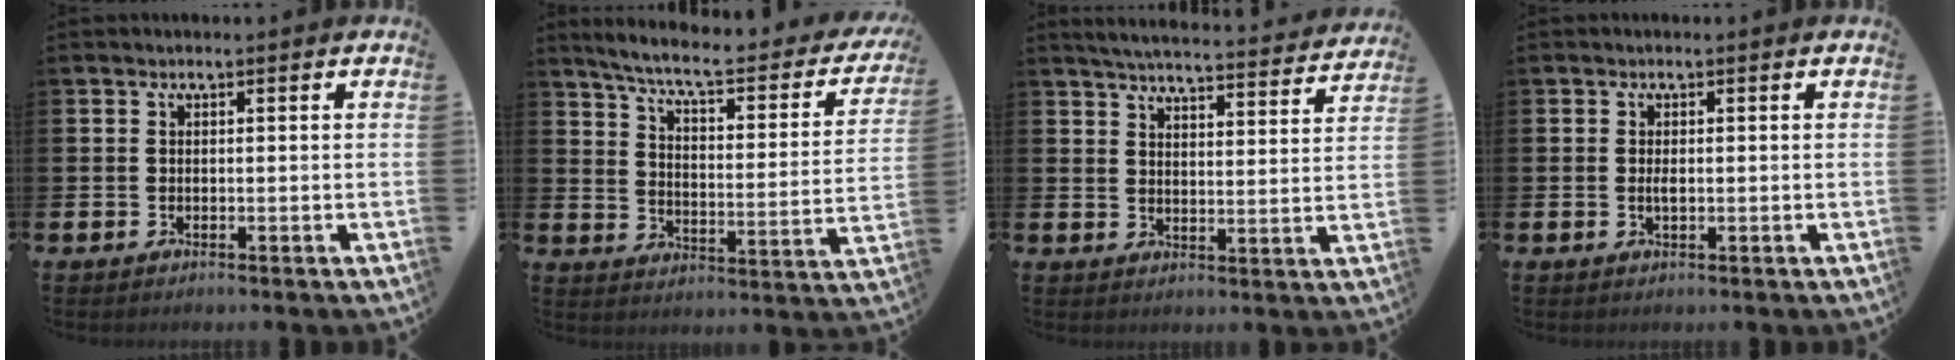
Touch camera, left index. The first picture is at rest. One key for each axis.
{"total": 6.7, "fx": 5.7, "fy": 1.0, "fz": 3.4, "tx": -0.091, "ty": -0.041, "tz": 0.089}
{"total": 5.0, "fx": 4.9, "fy": 0.1, "fz": 1.2, "tx": -0.040, "ty": -0.040, "tz": 0.082}
{"total": 1.0, "fx": 0.0, "fy": 0.3, "fz": 0.9, "tx": -0.017, "ty": 0.001, "tz": -0.002}